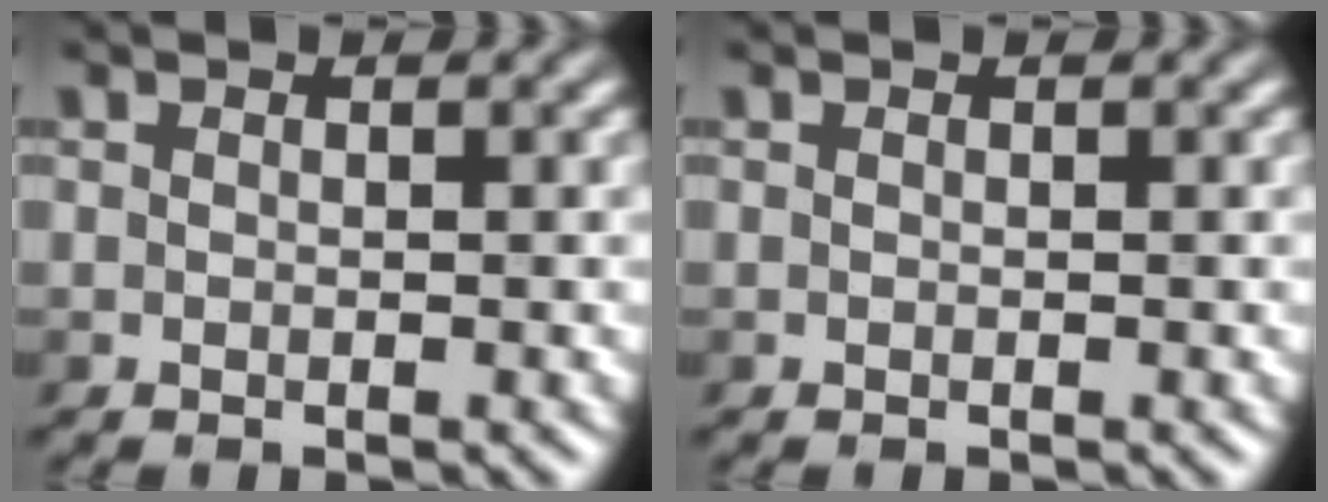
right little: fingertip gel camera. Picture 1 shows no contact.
{"total": 0.0}